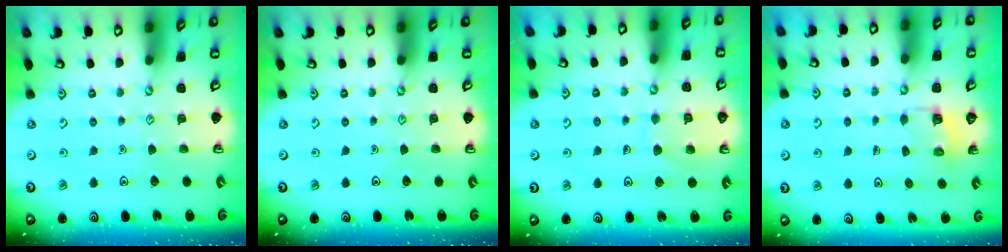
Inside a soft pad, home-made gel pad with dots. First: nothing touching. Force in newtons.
{"total": 0.0}
{"total": 7.8, "press": 7.7, "slide": 0.6}
{"total": 2.8, "press": 2.8, "slide": 0.2}